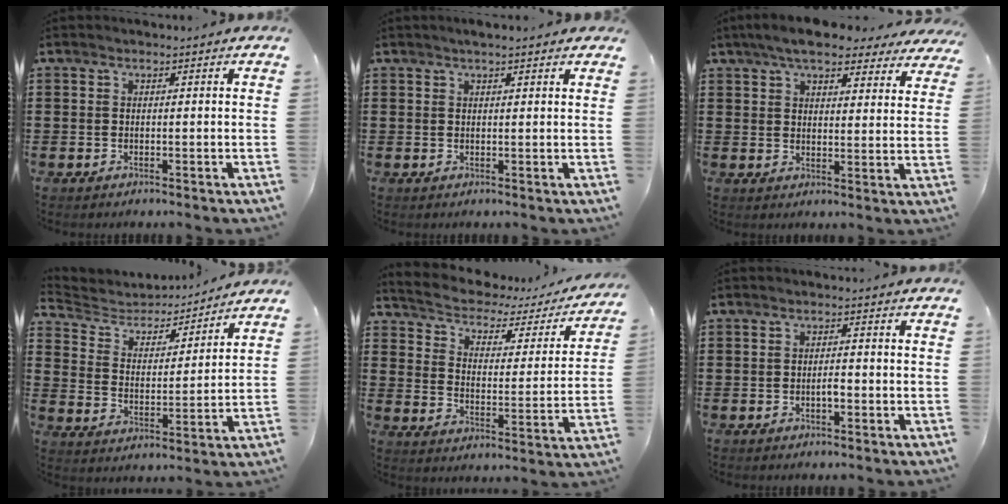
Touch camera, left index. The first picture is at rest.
{"total": 1.6, "force": [1.3, 0.2, 0.9], "torque": [-0.018, 0.004, 0.025]}
{"total": 7.0, "force": [6.1, 1.5, 3.1], "torque": [-0.073, -0.012, 0.110]}
{"total": 4.4, "force": [4.2, 1.1, 0.5], "torque": [-0.038, -0.030, 0.066]}
{"total": 2.7, "force": [2.0, 1.4, 1.0], "torque": [-0.036, -0.020, 0.025]}
{"total": 1.8, "force": [-0.6, 0.6, 1.6], "torque": [-0.033, 0.003, -0.011]}